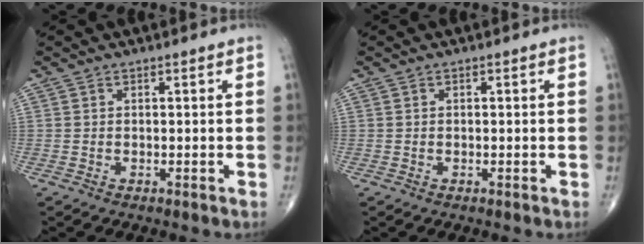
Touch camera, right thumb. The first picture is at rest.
{"total": 0.0}